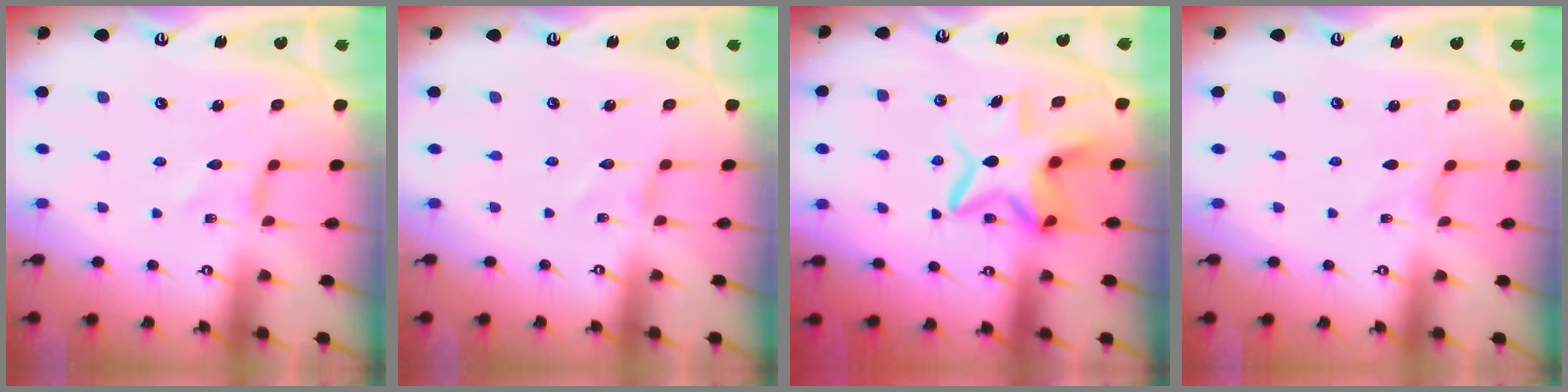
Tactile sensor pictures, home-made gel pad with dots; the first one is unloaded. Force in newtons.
{"total": 0.0}
{"total": 10.5, "press": 10.5, "slide": 0.9}
{"total": 0.0}